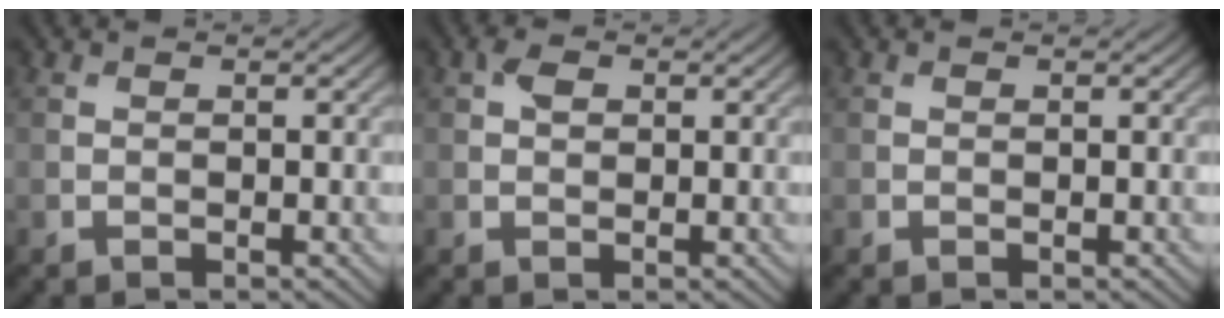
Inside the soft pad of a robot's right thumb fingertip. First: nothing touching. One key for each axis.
{"total": 1.5, "fx": 0.5, "fy": 1.0, "fz": 1.0, "tx": -0.019, "ty": 0.003, "tz": 0.006}
{"total": 0.0}